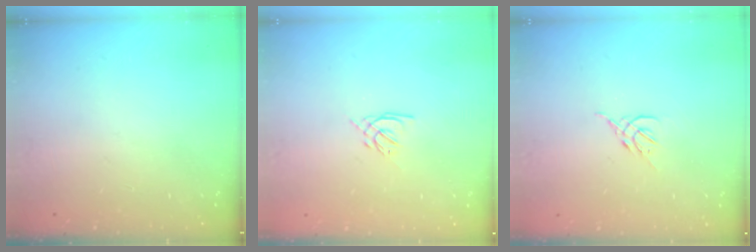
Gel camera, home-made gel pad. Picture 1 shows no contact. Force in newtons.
{"total": 1.2, "press": 1.1, "slide": 0.5}
{"total": 2.6, "press": 2.5, "slide": 0.8}